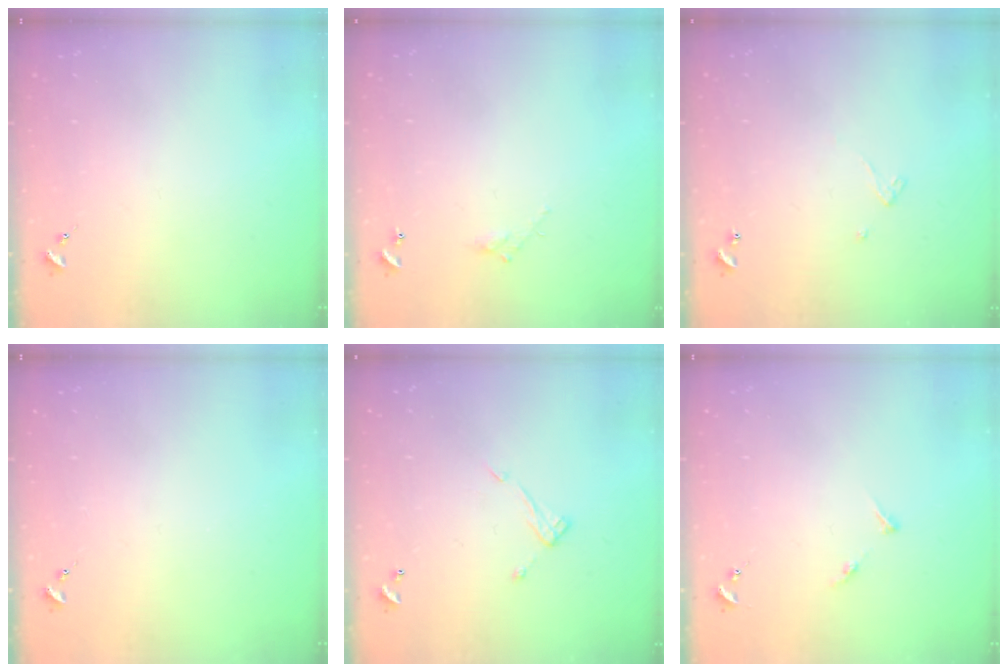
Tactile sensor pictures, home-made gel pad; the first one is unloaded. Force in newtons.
{"total": 3.8, "press": 3.8, "slide": 0.2}
{"total": 2.4, "press": 2.4, "slide": 0.2}
{"total": 0.0}
{"total": 8.2, "press": 8.1, "slide": 0.4}
{"total": 4.0, "press": 3.9, "slide": 0.5}